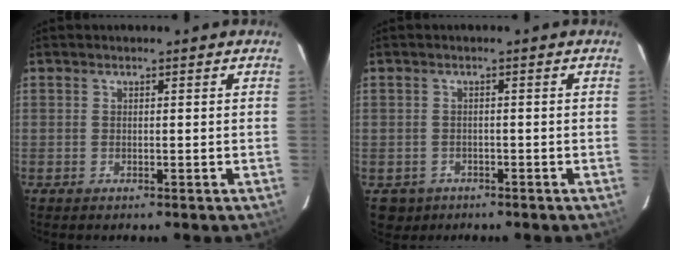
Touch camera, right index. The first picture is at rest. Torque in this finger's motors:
{"motor_torque": [0.04, 0.00, -0.19, -0.05]}